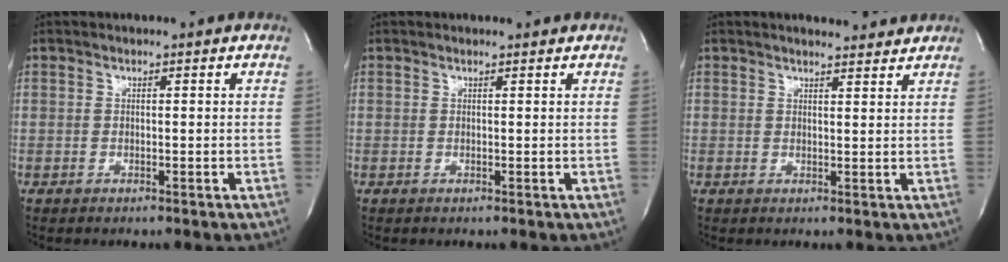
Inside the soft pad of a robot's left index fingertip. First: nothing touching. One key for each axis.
{"total": 0.9, "fx": 0.9, "fy": 0.1, "fz": 0.1, "tx": -0.011, "ty": 0.005, "tz": 0.014}
{"total": 5.5, "fx": 5.1, "fy": 1.2, "fz": 1.7, "tx": -0.027, "ty": 0.004, "tz": 0.063}